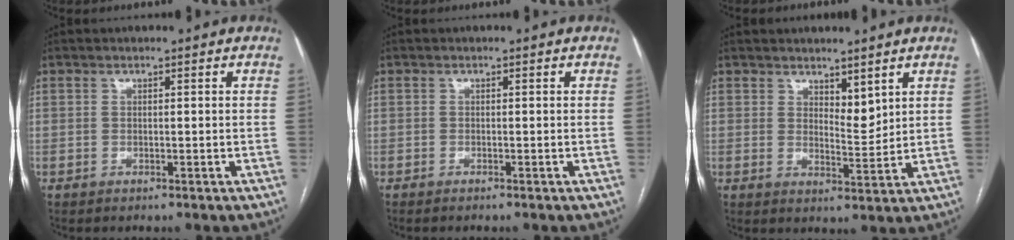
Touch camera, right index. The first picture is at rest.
{"total": 0.9, "force": [-0.8, 0.0, 0.5], "torque": [-0.009, -0.002, -0.011]}
{"total": 3.7, "force": [2.7, 1.4, 2.1], "torque": [-0.034, -0.012, 0.053]}